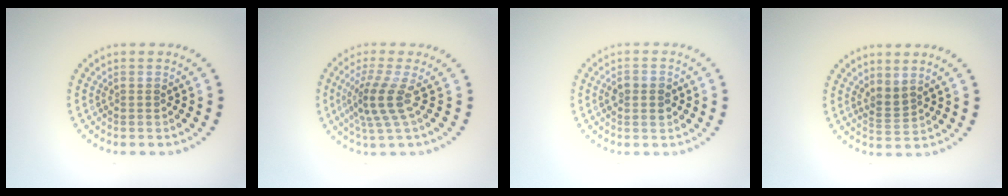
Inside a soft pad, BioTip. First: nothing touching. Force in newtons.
{"total": 3.4, "press": 2.5, "slide": 2.3}
{"total": 2.7, "press": 2.7, "slide": 0.1}
{"total": 1.8, "press": 1.3, "slide": 1.3}